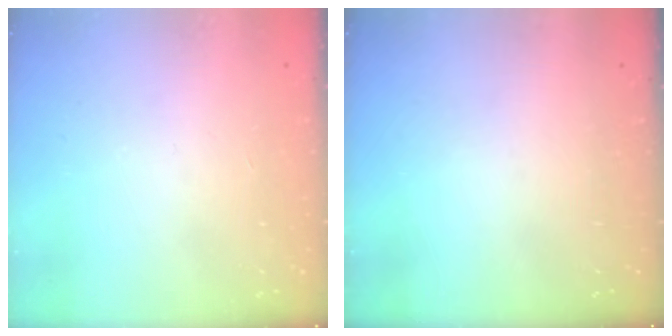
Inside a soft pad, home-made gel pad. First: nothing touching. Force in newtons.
{"total": 0.0}